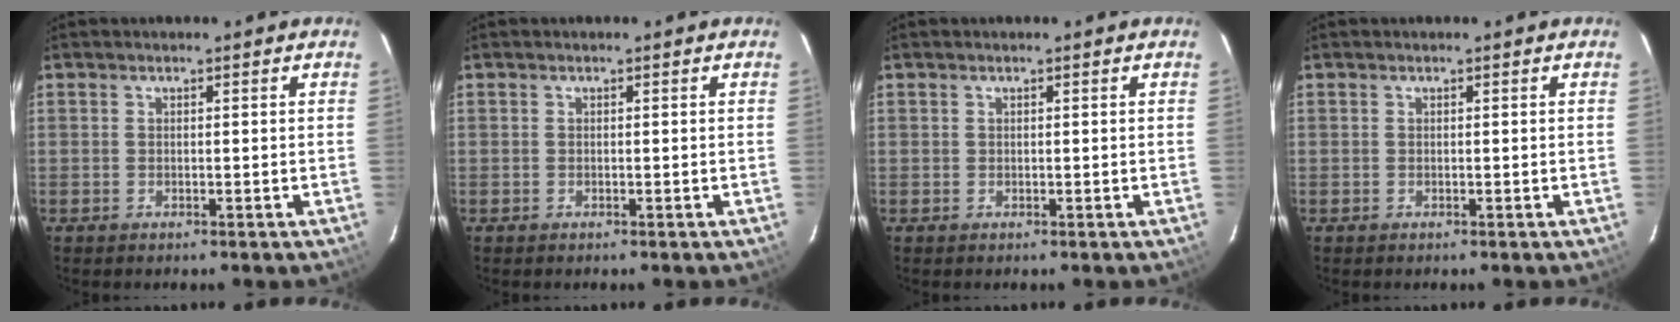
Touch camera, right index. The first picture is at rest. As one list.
[{"total": 0.0}, {"total": 0.0}, {"total": 0.0}]